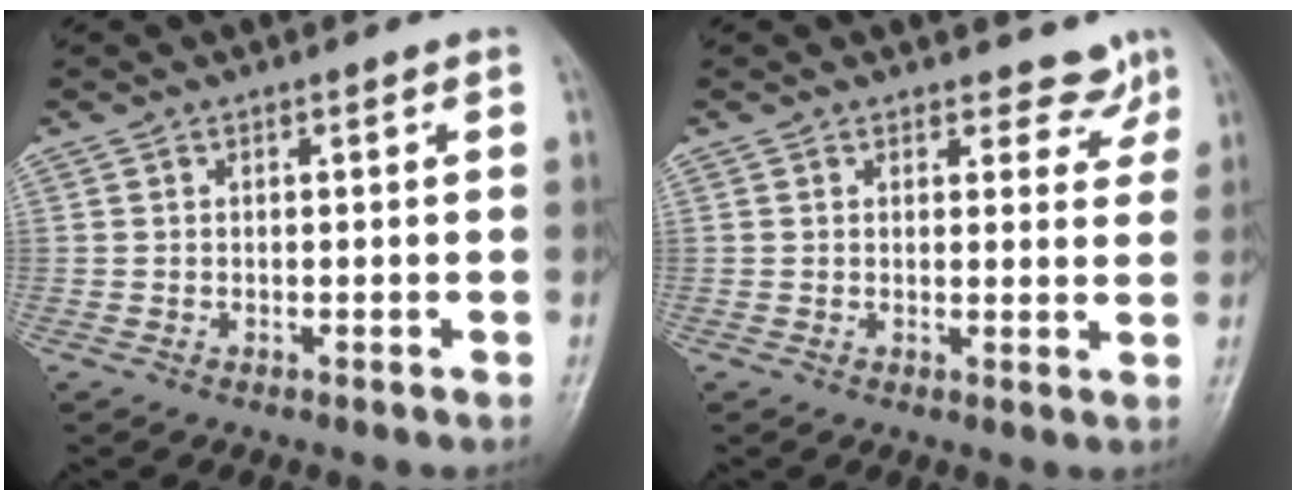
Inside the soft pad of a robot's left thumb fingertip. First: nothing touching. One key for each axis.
{"total": 4.5, "fx": 3.9, "fy": 2.2, "fz": 0.3, "tx": 0.026, "ty": -0.029, "tz": 0.038}